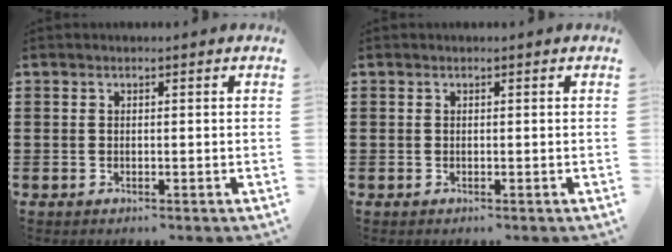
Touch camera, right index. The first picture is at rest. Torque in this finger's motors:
{"motor_torque": [0.00, 0.00, 0.00, 0.00]}